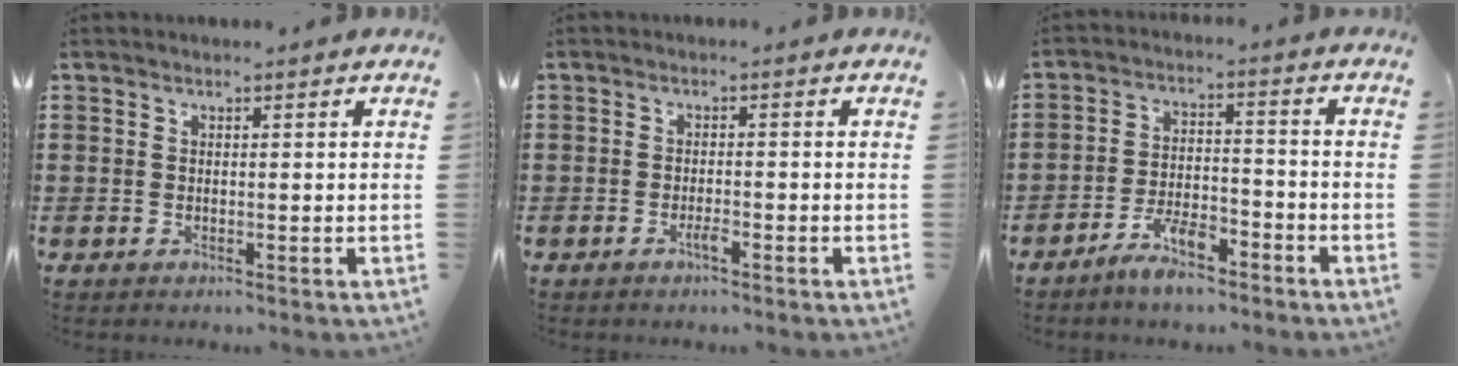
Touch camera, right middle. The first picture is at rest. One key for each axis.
{"total": 1.7, "fx": -1.1, "fy": 0.2, "fz": 1.3, "tx": -0.026, "ty": -0.004, "tz": -0.018}
{"total": 6.3, "fx": -5.2, "fy": 1.5, "fz": 3.3, "tx": -0.066, "ty": 0.003, "tz": -0.099}